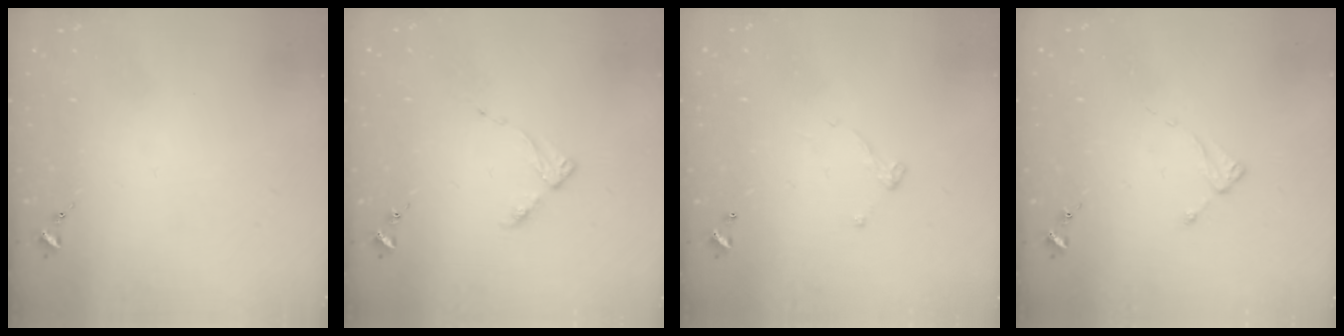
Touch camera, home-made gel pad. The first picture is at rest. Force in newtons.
{"total": 5.0, "press": 4.9, "slide": 0.6}
{"total": 4.9, "press": 4.9, "slide": 0.1}
{"total": 2.0, "press": 2.0, "slide": 0.3}